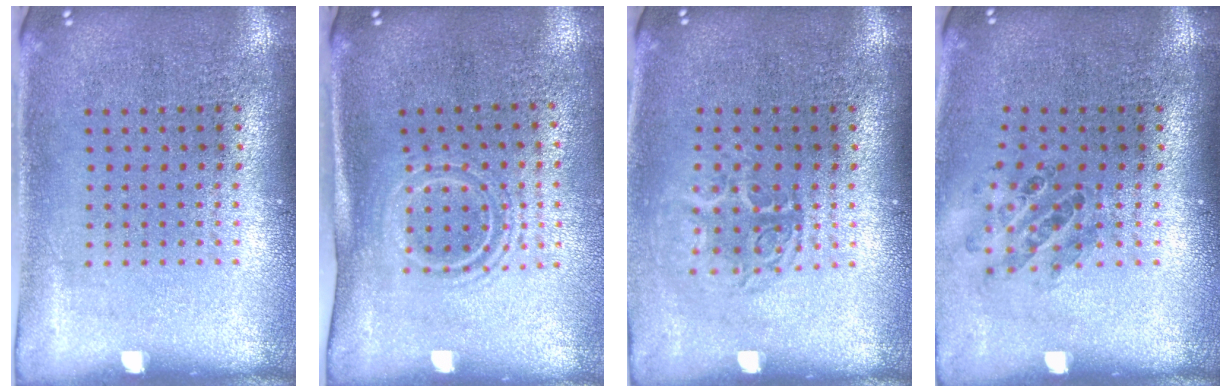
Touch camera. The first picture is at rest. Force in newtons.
{"total": 1.6, "press": 1.2, "slide": 1.1}
{"total": 1.5, "press": 1.2, "slide": 0.8}
{"total": 0.8, "press": 0.8, "slide": 0.1}